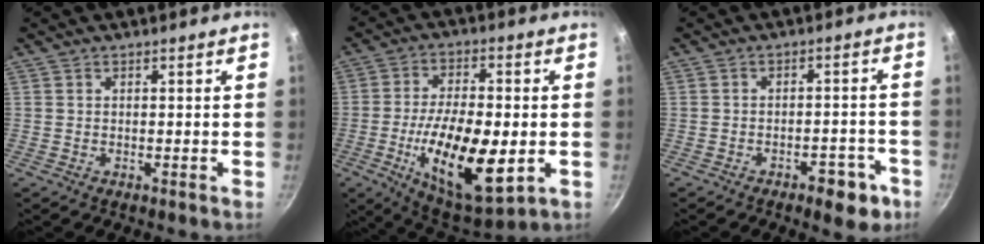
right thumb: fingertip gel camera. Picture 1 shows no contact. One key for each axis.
{"total": 19.4, "fx": -4.2, "fy": 8.1, "fz": 17.2, "tx": -0.284, "ty": -0.004, "tz": -0.056}
{"total": 7.0, "fx": -4.1, "fy": 3.1, "fz": 4.8, "tx": -0.044, "ty": 0.029, "tz": -0.051}